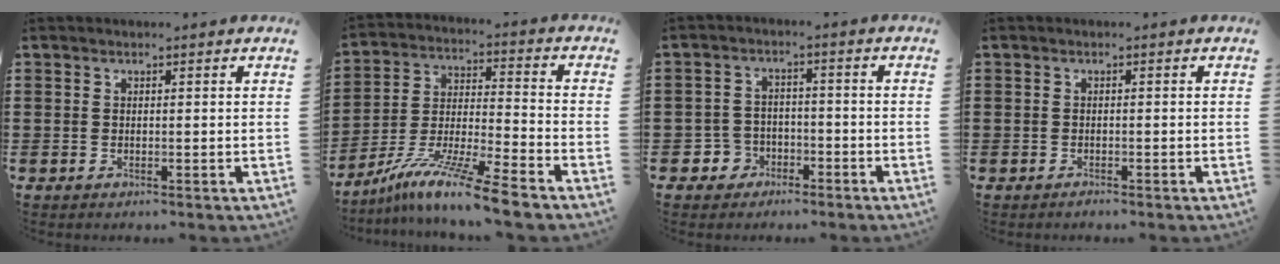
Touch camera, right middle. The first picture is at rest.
{"total": 11.1, "force": [-9.1, -0.5, 6.2], "torque": [-0.120, 0.002, -0.182]}
{"total": 3.5, "force": [-2.4, 2.6, 0.4], "torque": [-0.025, 0.004, -0.053]}
{"total": 0.6, "force": [-0.6, 0.1, 0.1], "torque": [-0.002, -0.001, -0.013]}